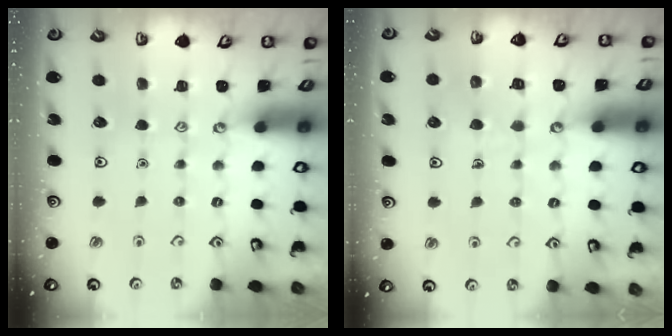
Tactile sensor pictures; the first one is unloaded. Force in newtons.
{"total": 6.6, "press": 6.6, "slide": 0.5}